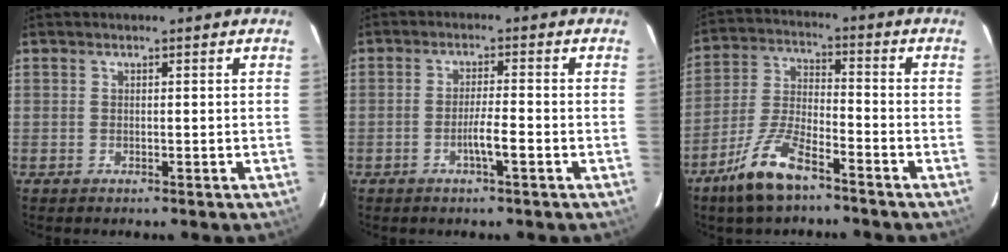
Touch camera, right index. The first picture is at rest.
{"total": 3.6, "force": [-1.5, 0.0, 3.3], "torque": [-0.057, -0.001, -0.028]}
{"total": 10.2, "force": [-7.0, 2.7, 6.9], "torque": [-0.153, -0.009, -0.135]}